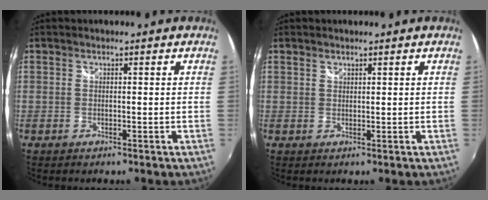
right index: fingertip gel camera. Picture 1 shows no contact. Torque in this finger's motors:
{"motor_torque": [-0.19, -0.13, -0.04, 0.00]}